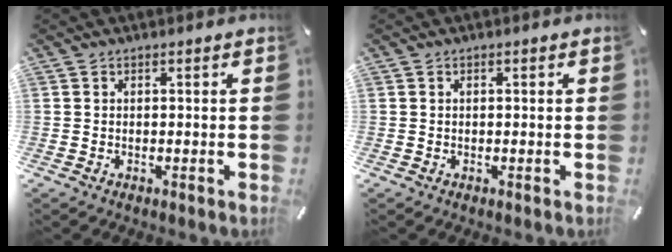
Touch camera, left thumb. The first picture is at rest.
{"total": 0.0}